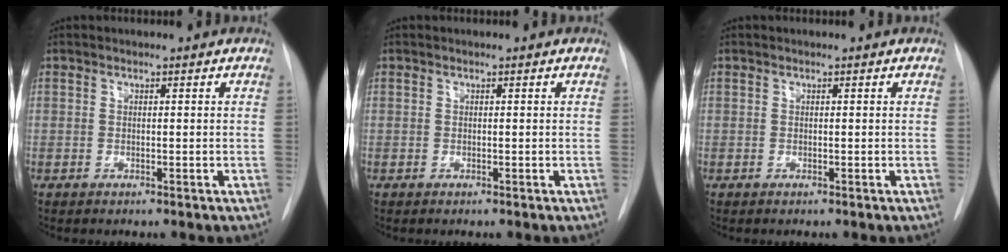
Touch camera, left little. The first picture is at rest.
{"total": 0.0}
{"total": 0.0}